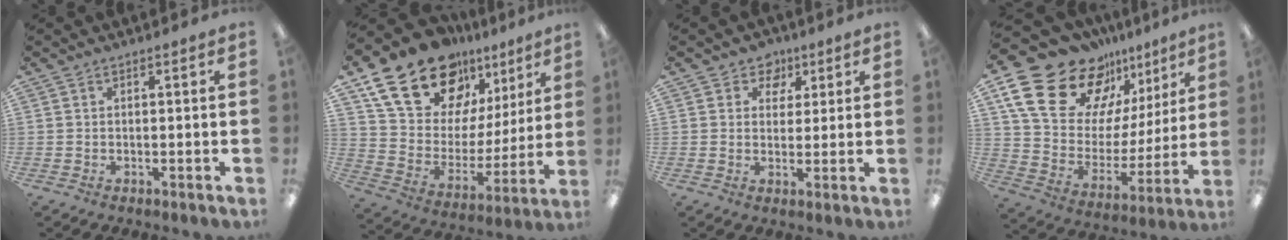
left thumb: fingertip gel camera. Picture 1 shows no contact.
{"total": 22.2, "force": [15.6, 11.9, 10.3], "torque": [-0.195, -0.095, 0.285]}
{"total": 5.4, "force": [2.8, 4.4, 1.3], "torque": [-0.019, -0.007, 0.048]}
{"total": 23.3, "force": [14.5, 14.4, 11.1], "torque": [-0.191, -0.095, 0.274]}